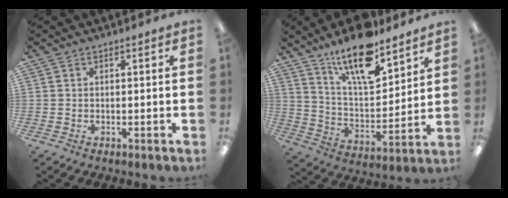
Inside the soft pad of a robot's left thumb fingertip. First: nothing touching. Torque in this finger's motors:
{"motor_torque": [0.73, 0.73, 1.48, -1.30, 0.13]}